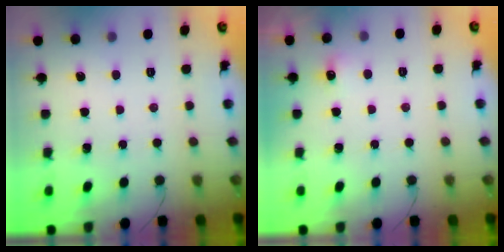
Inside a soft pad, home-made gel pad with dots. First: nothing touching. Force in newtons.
{"total": 12.3, "press": 4.6, "slide": 11.4}